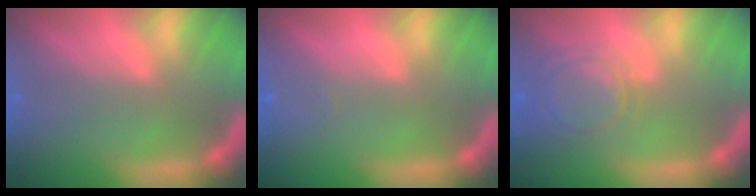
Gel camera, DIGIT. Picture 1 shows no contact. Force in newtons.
{"total": 1.0}
{"total": 5.1}